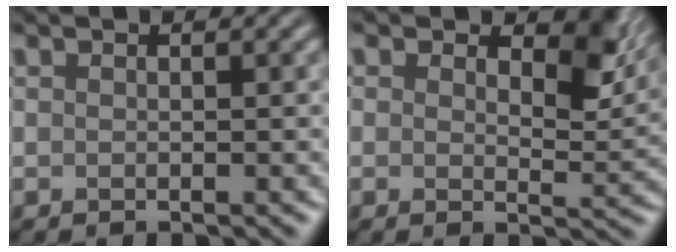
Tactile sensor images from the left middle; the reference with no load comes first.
{"total": 4.5, "force": [2.2, 2.5, 3.1], "torque": [-0.042, -0.003, 0.025]}